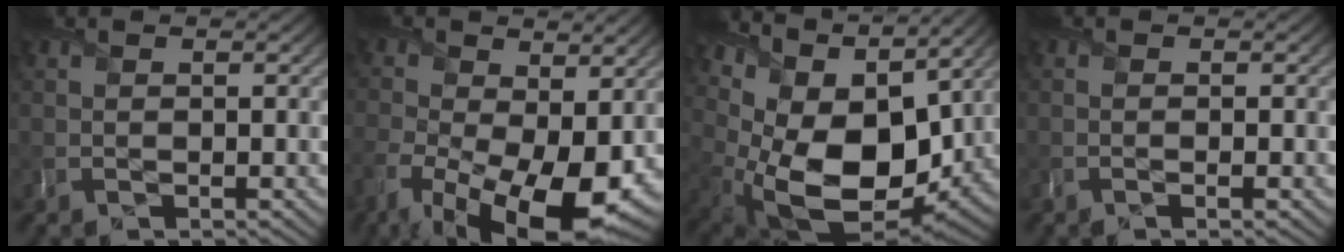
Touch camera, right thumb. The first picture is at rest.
{"total": 16.0, "force": [-5.8, 8.3, 12.4], "torque": [-0.258, -0.048, -0.081]}
{"total": 15.3, "force": [3.7, 9.4, 11.5], "torque": [-0.240, -0.020, 0.090]}
{"total": 1.3, "force": [-0.5, 0.0, 1.2], "torque": [-0.025, 0.001, -0.013]}